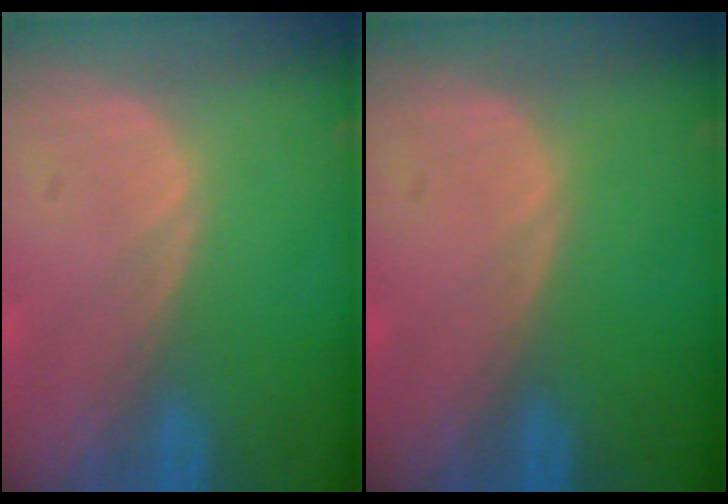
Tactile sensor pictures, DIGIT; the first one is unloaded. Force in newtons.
{"total": 0.0}